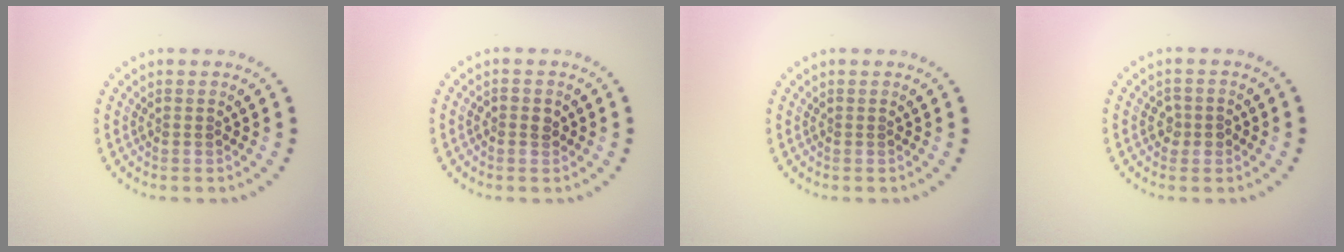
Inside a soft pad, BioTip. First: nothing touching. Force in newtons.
{"total": 1.3, "press": 1.3, "slide": 0.2}
{"total": 0.0}
{"total": 1.5, "press": 1.5, "slide": 0.3}